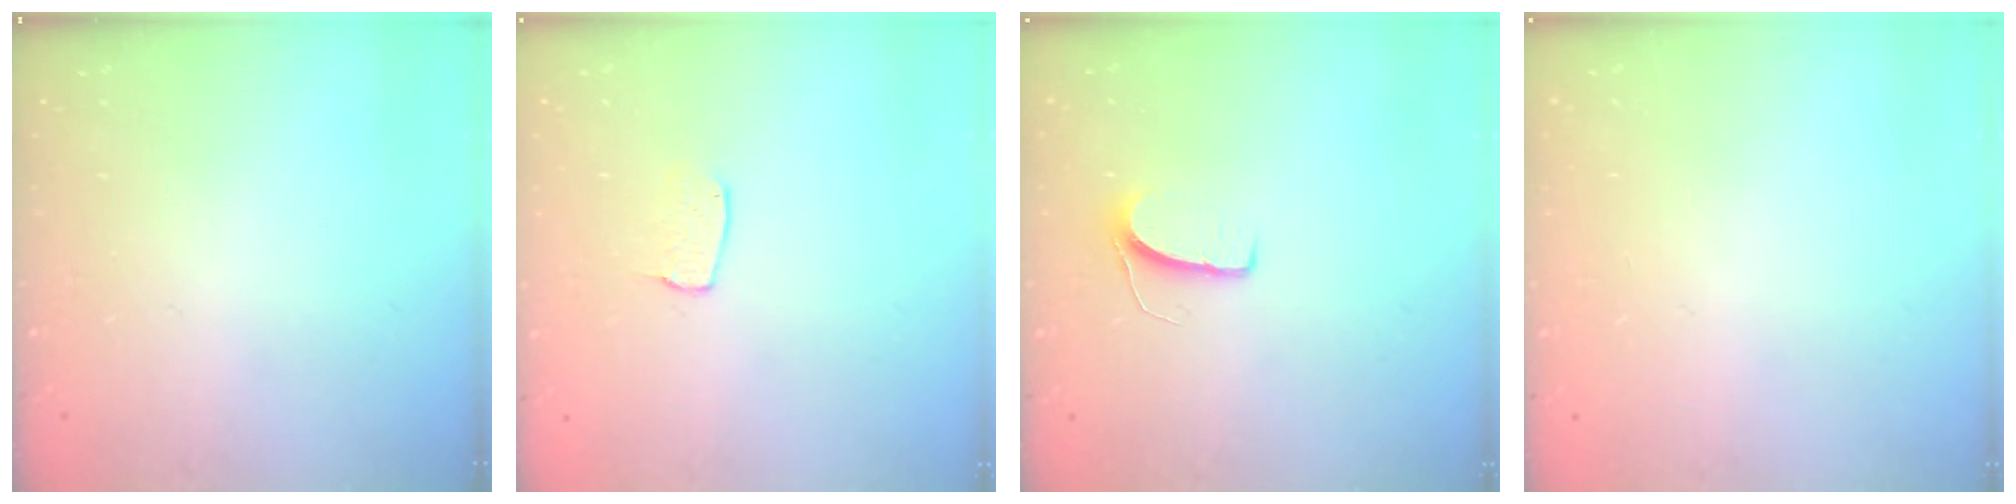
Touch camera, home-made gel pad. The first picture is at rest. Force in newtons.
{"total": 4.7, "press": 4.7, "slide": 0.3}
{"total": 6.4, "press": 6.4, "slide": 0.6}
{"total": 0.0}